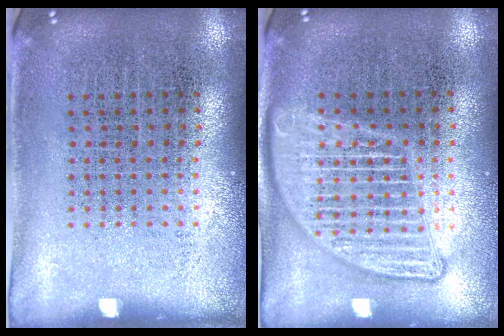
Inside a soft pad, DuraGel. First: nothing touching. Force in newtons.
{"total": 2.3, "press": 2.3, "slide": 0.2}